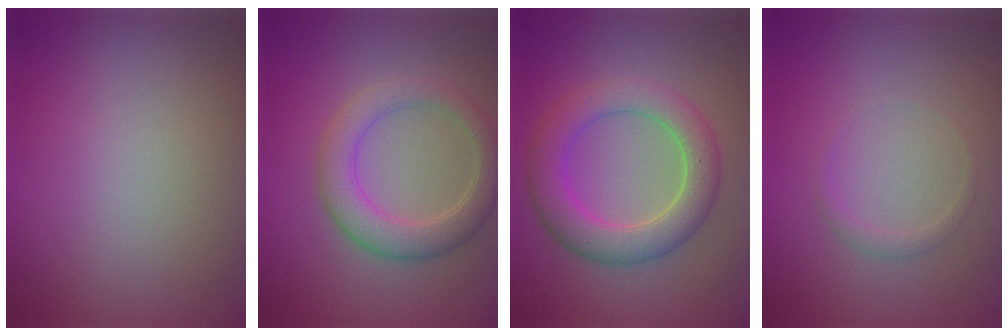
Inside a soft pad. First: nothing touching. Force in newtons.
{"total": 4.3, "press": 4.3, "slide": 0.2}
{"total": 5.5, "press": 5.5, "slide": 0.2}
{"total": 0.9, "press": 0.9, "slide": 0.2}